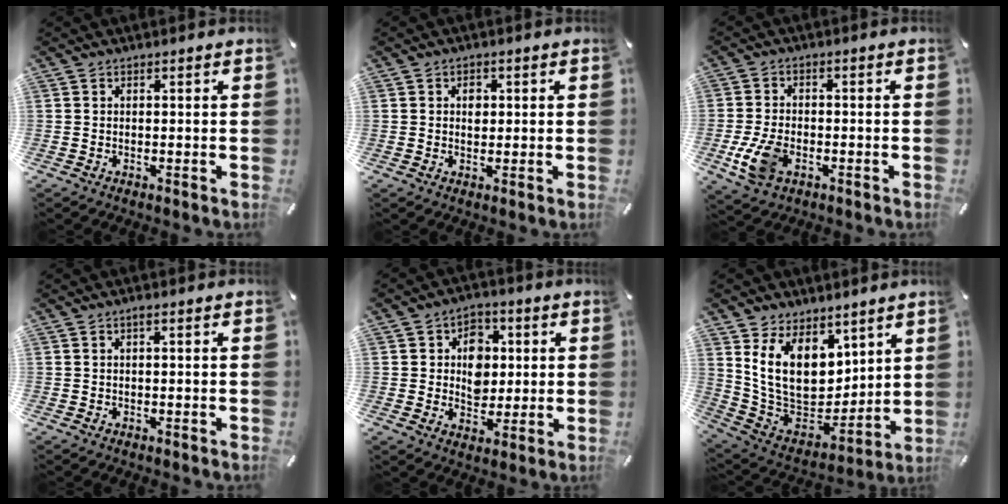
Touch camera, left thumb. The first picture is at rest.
{"total": 2.8, "force": [0.4, 2.2, 1.6], "torque": [-0.008, -0.002, 0.000]}
{"total": 8.3, "force": [-2.7, 5.4, 5.7], "torque": [-0.133, 0.003, -0.049]}
{"total": 0.8, "force": [0.0, 0.1, 0.8], "torque": [-0.014, -0.001, 0.000]}
{"total": 8.8, "force": [0.9, 7.5, 4.5], "torque": [-0.052, 0.004, 0.013]}
{"total": 15.5, "force": [6.9, 11.2, 8.2], "torque": [-0.170, -0.058, 0.137]}